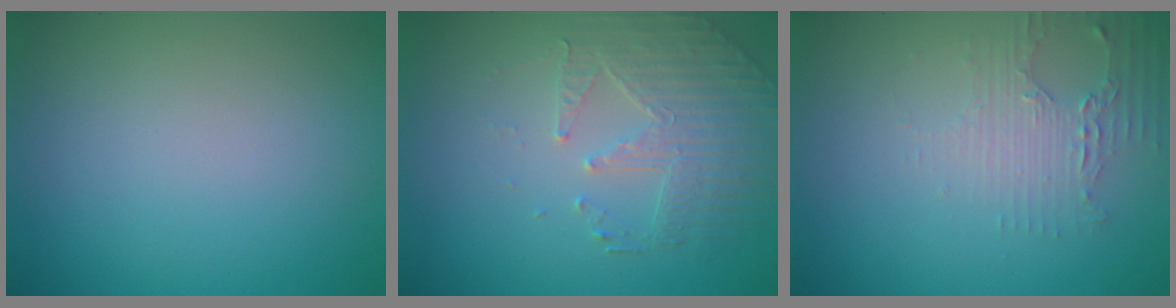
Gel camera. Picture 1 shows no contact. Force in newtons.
{"total": 2.5, "press": 2.2, "slide": 1.2}
{"total": 2.2, "press": 2.1, "slide": 0.6}